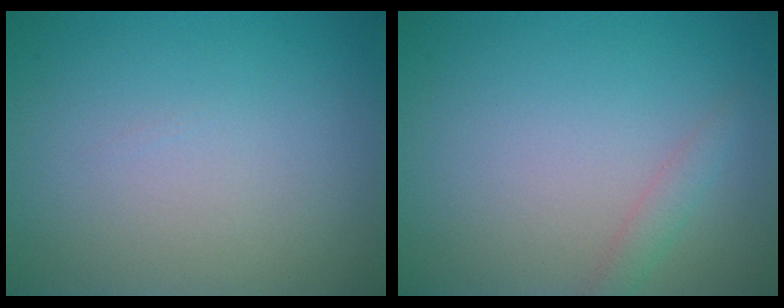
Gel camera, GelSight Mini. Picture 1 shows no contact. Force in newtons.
{"total": 1.3, "press": 1.3, "slide": 0.0}